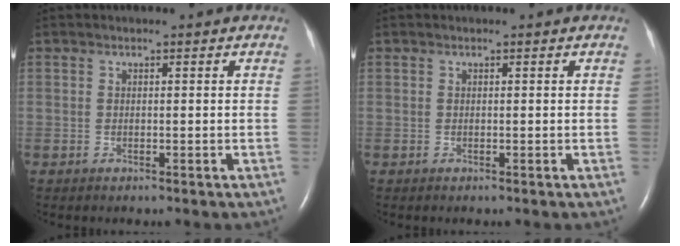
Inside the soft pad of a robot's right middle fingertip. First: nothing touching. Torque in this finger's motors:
{"motor_torque": [0.00, 0.00, 0.00, 0.00]}